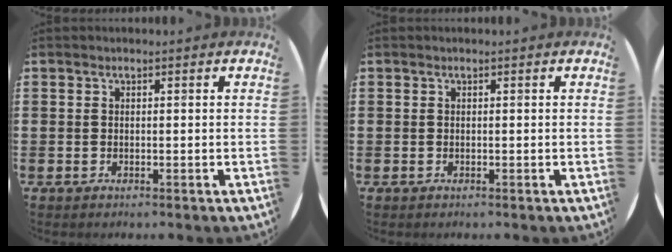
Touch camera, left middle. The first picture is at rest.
{"total": 0.0}